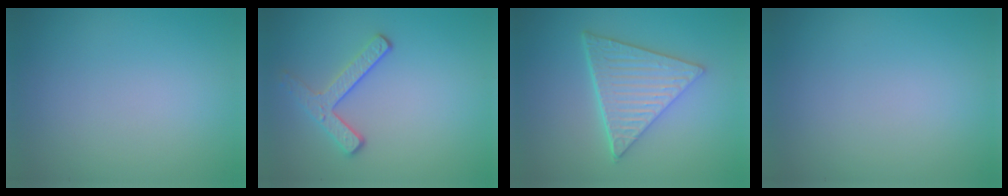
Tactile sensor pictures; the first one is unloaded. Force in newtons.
{"total": 2.7, "press": 2.3, "slide": 1.3}
{"total": 6.1, "press": 4.5, "slide": 4.1}
{"total": 0.0}